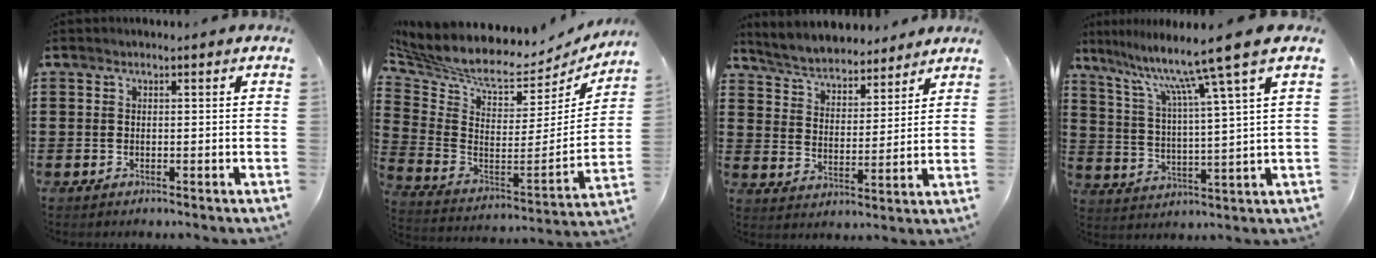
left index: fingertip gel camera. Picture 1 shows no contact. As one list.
[{"total": 6.5, "force": [5.2, 2.4, 3.1], "torque": [-0.089, -0.050, 0.085]}, {"total": 5.2, "force": [5.2, 0.5, 0.7], "torque": [-0.040, -0.030, 0.089]}, {"total": 10.9, "force": [8.0, -1.2, 7.4], "torque": [-0.171, -0.039, 0.122]}]